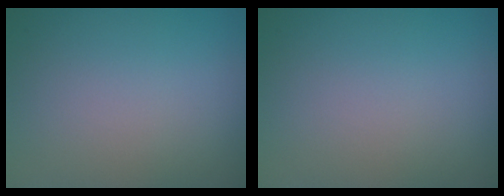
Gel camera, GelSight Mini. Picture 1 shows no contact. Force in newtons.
{"total": 0.0}